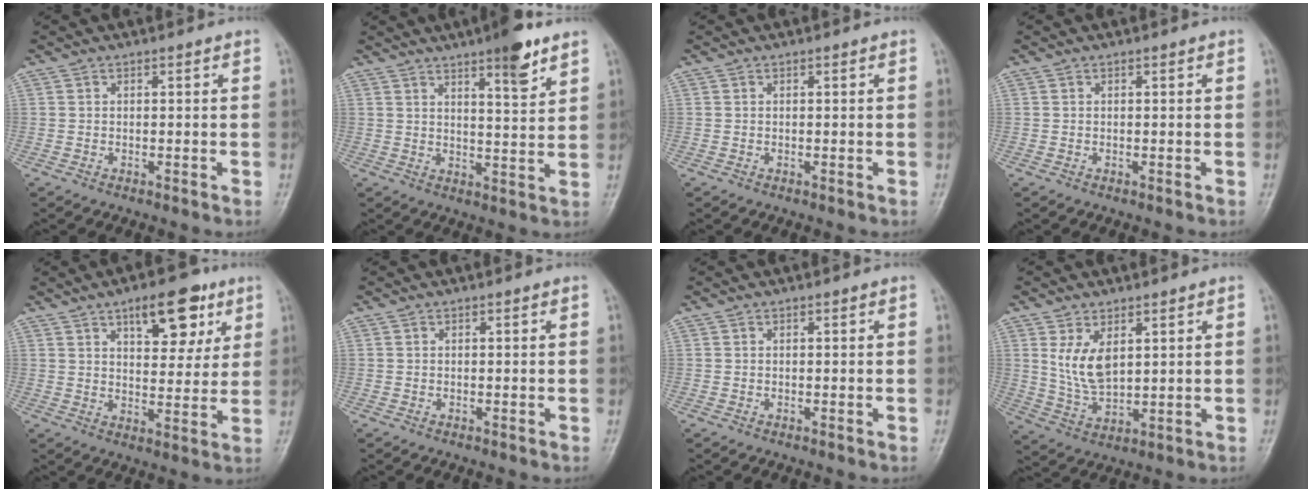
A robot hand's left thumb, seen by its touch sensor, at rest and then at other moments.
{"total": 8.4, "force": [5.5, 1.8, 6.2], "torque": [-0.079, -0.032, 0.079]}
{"total": 0.0}
{"total": 0.0}
{"total": 12.5, "force": [6.4, 6.0, 8.9], "torque": [-0.088, -0.025, 0.092]}
{"total": 0.0}
{"total": 0.0}
{"total": 7.3, "force": [2.6, 4.1, 5.4], "torque": [-0.088, -0.019, 0.061]}